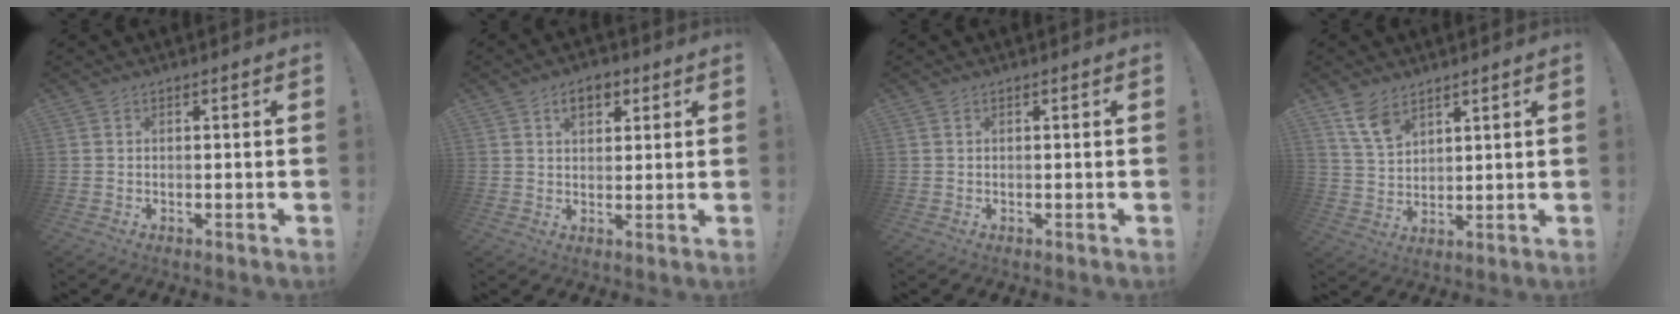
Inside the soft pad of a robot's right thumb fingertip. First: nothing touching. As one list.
[{"total": 6.1, "force": [2.9, 4.0, 3.5], "torque": [-0.041, -0.003, 0.049]}, {"total": 0.0}, {"total": 8.1, "force": [5.8, 4.2, 3.8], "torque": [-0.069, -0.031, 0.112]}]